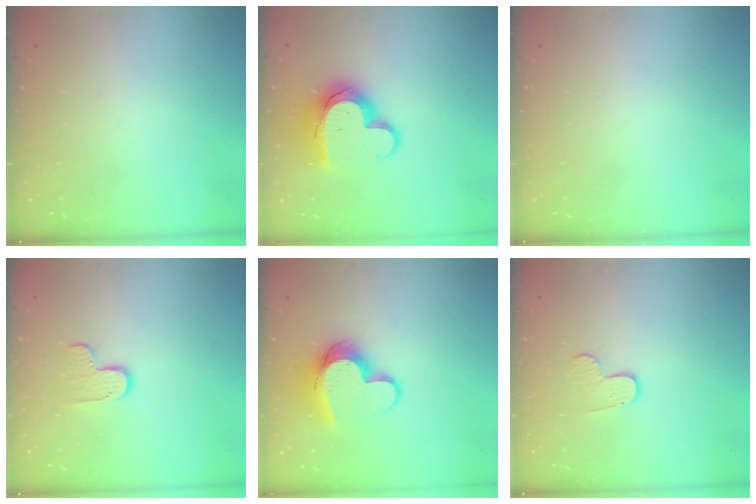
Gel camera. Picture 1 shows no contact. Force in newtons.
{"total": 14.1, "press": 14.0, "slide": 1.2}
{"total": 0.0}
{"total": 6.6, "press": 6.5, "slide": 0.4}
{"total": 12.7, "press": 12.7, "slide": 1.4}
{"total": 3.3, "press": 3.3, "slide": 0.3}